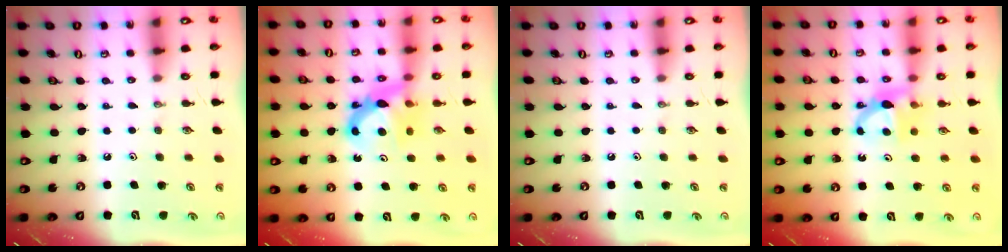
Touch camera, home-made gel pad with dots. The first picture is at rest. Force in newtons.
{"total": 7.5, "press": 7.5, "slide": 0.1}
{"total": 0.0}
{"total": 7.7, "press": 7.7, "slide": 0.1}